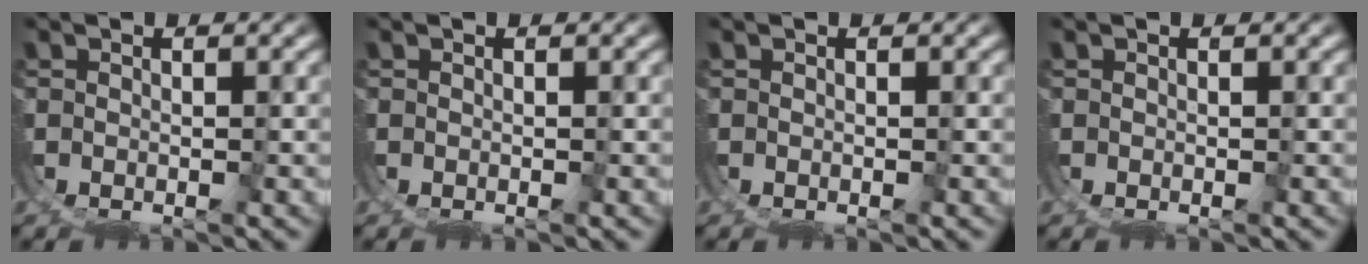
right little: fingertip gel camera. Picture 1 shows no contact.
{"total": 0.0}
{"total": 0.0}
{"total": 0.0}